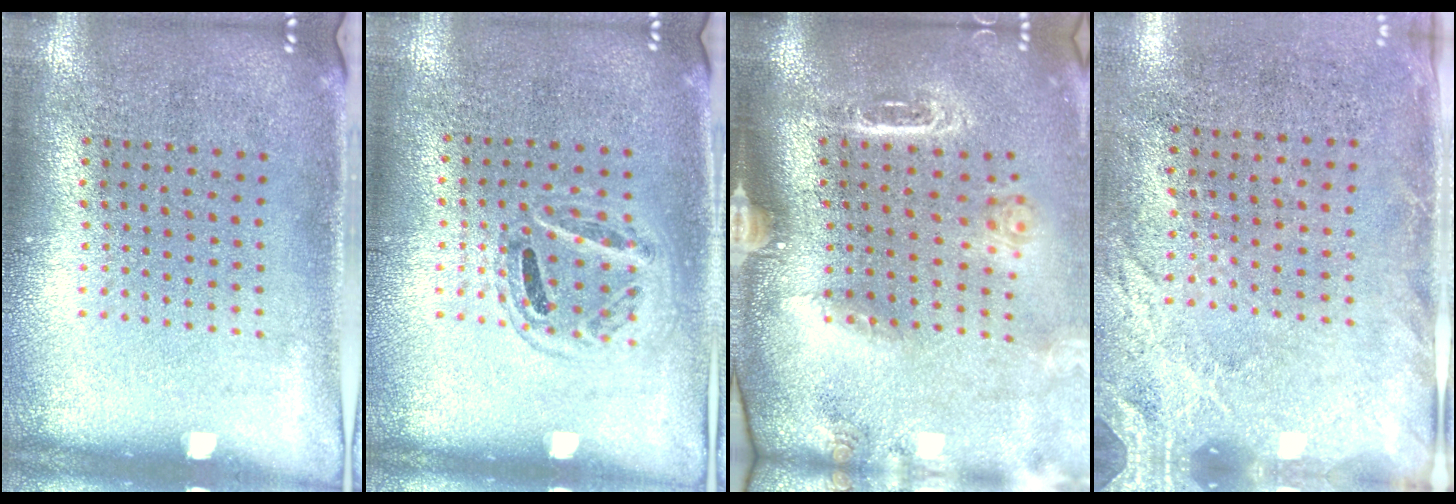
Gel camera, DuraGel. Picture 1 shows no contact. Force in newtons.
{"total": 1.1, "press": 1.0, "slide": 0.4}
{"total": 2.2, "press": 1.9, "slide": 1.0}
{"total": 2.5, "press": 1.9, "slide": 1.6}